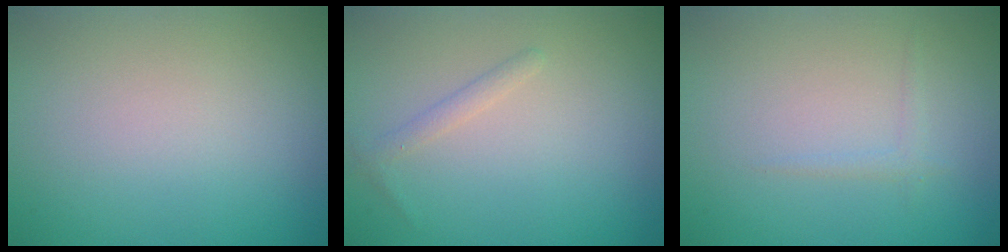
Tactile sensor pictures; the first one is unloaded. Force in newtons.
{"total": 1.1, "press": 1.1, "slide": 0.1}
{"total": 0.9, "press": 0.8, "slide": 0.1}